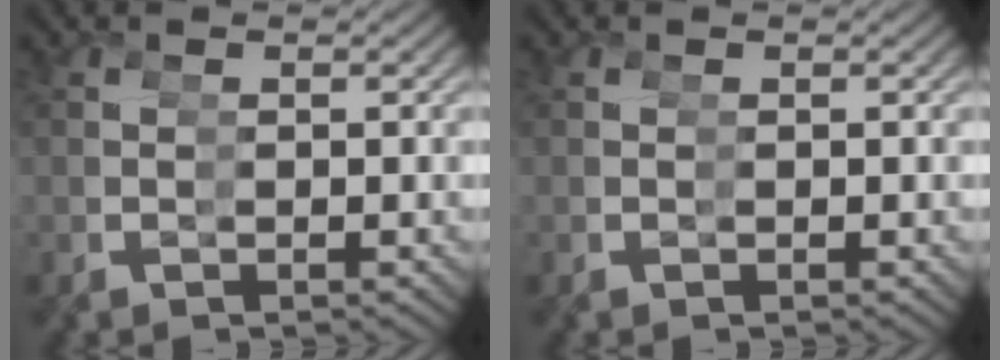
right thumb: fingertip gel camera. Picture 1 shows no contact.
{"total": 0.0}